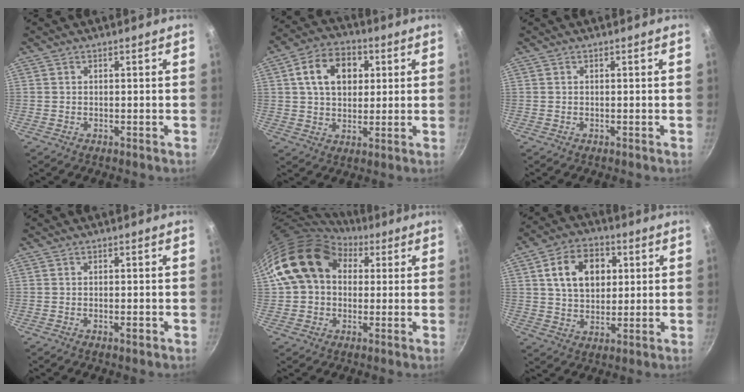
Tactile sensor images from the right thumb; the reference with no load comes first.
{"total": 12.0, "force": [3.2, 8.6, 7.7], "torque": [-0.107, 0.008, 0.044]}
{"total": 0.0}
{"total": 1.3, "force": [-0.5, 0.5, 1.1], "torque": [-0.019, 0.001, -0.009]}
{"total": 16.0, "force": [4.8, 12.3, 9.1], "torque": [-0.133, 0.026, 0.073]}
{"total": 12.5, "force": [3.2, 8.9, 8.2], "torque": [-0.108, 0.002, 0.049]}